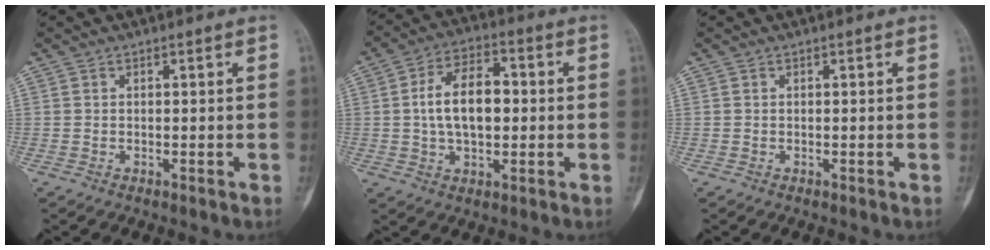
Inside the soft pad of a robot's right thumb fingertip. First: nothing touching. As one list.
[{"total": 11.3, "force": [0.4, 6.5, 9.2], "torque": [-0.147, 0.018, 0.003]}, {"total": 0.0}]